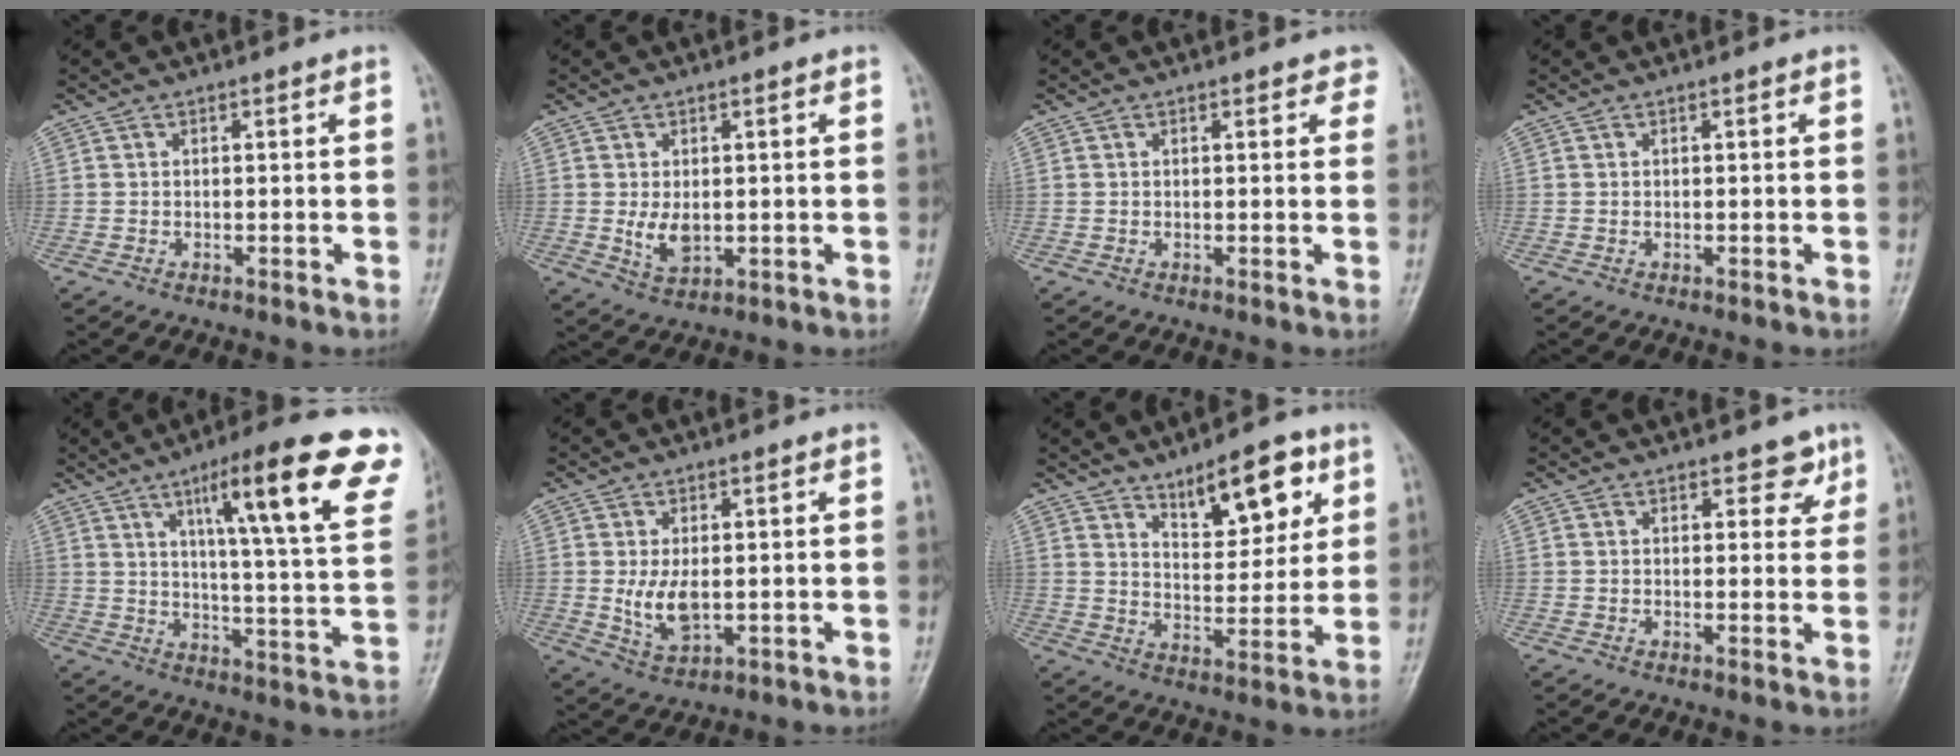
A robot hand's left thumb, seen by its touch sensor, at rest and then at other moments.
{"total": 4.7, "force": [0.1, 2.8, 3.8], "torque": [-0.060, -0.012, 0.009]}
{"total": 2.6, "force": [1.7, 1.3, 1.4], "torque": [0.009, -0.001, 0.013]}
{"total": 0.0}
{"total": 22.5, "force": [11.6, 3.5, 18.9], "torque": [-0.240, -0.032, 0.165]}
{"total": 6.1, "force": [0.1, 3.4, 5.1], "torque": [-0.091, -0.015, 0.010]}
{"total": 12.2, "force": [6.8, 5.2, 8.7], "torque": [-0.100, -0.037, 0.112]}
{"total": 3.6, "force": [2.3, 2.1, 1.9], "torque": [0.004, -0.011, 0.027]}